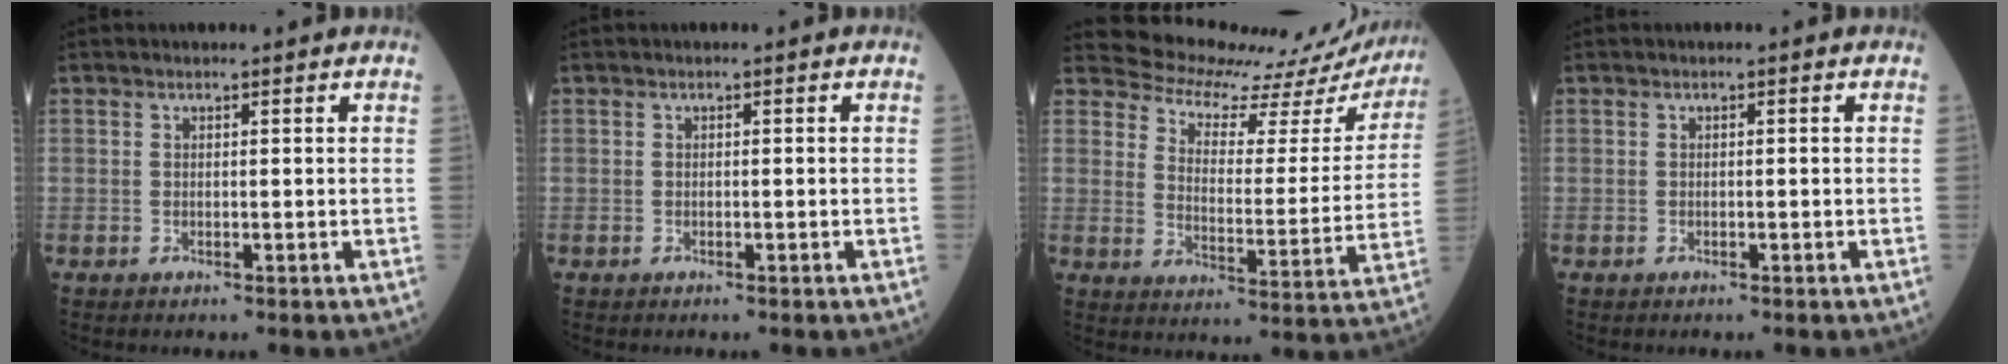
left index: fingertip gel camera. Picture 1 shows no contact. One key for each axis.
{"total": 0.0}
{"total": 20.8, "fx": 20.1, "fy": 4.4, "fz": 2.7, "tx": -0.029, "ty": -0.080, "tz": 0.229}
{"total": 0.0}